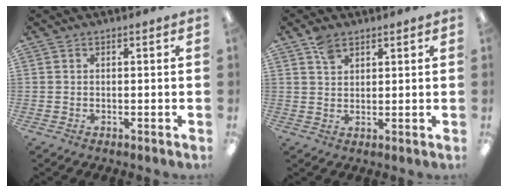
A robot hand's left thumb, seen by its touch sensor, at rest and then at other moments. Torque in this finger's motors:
{"motor_torque": [0.36, 0.13, 0.40, -0.09, 0.00]}